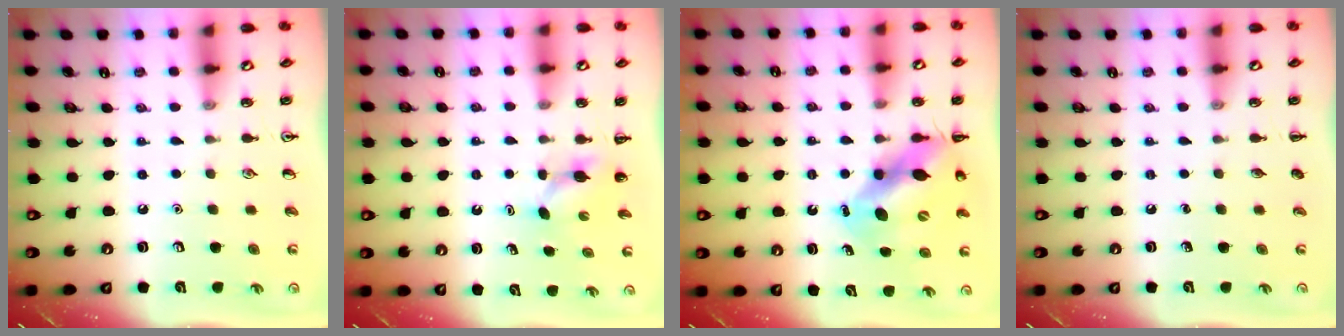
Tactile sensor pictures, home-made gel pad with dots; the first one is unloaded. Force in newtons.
{"total": 2.9, "press": 2.8, "slide": 0.8}
{"total": 10.5, "press": 10.1, "slide": 2.7}
{"total": 0.0}